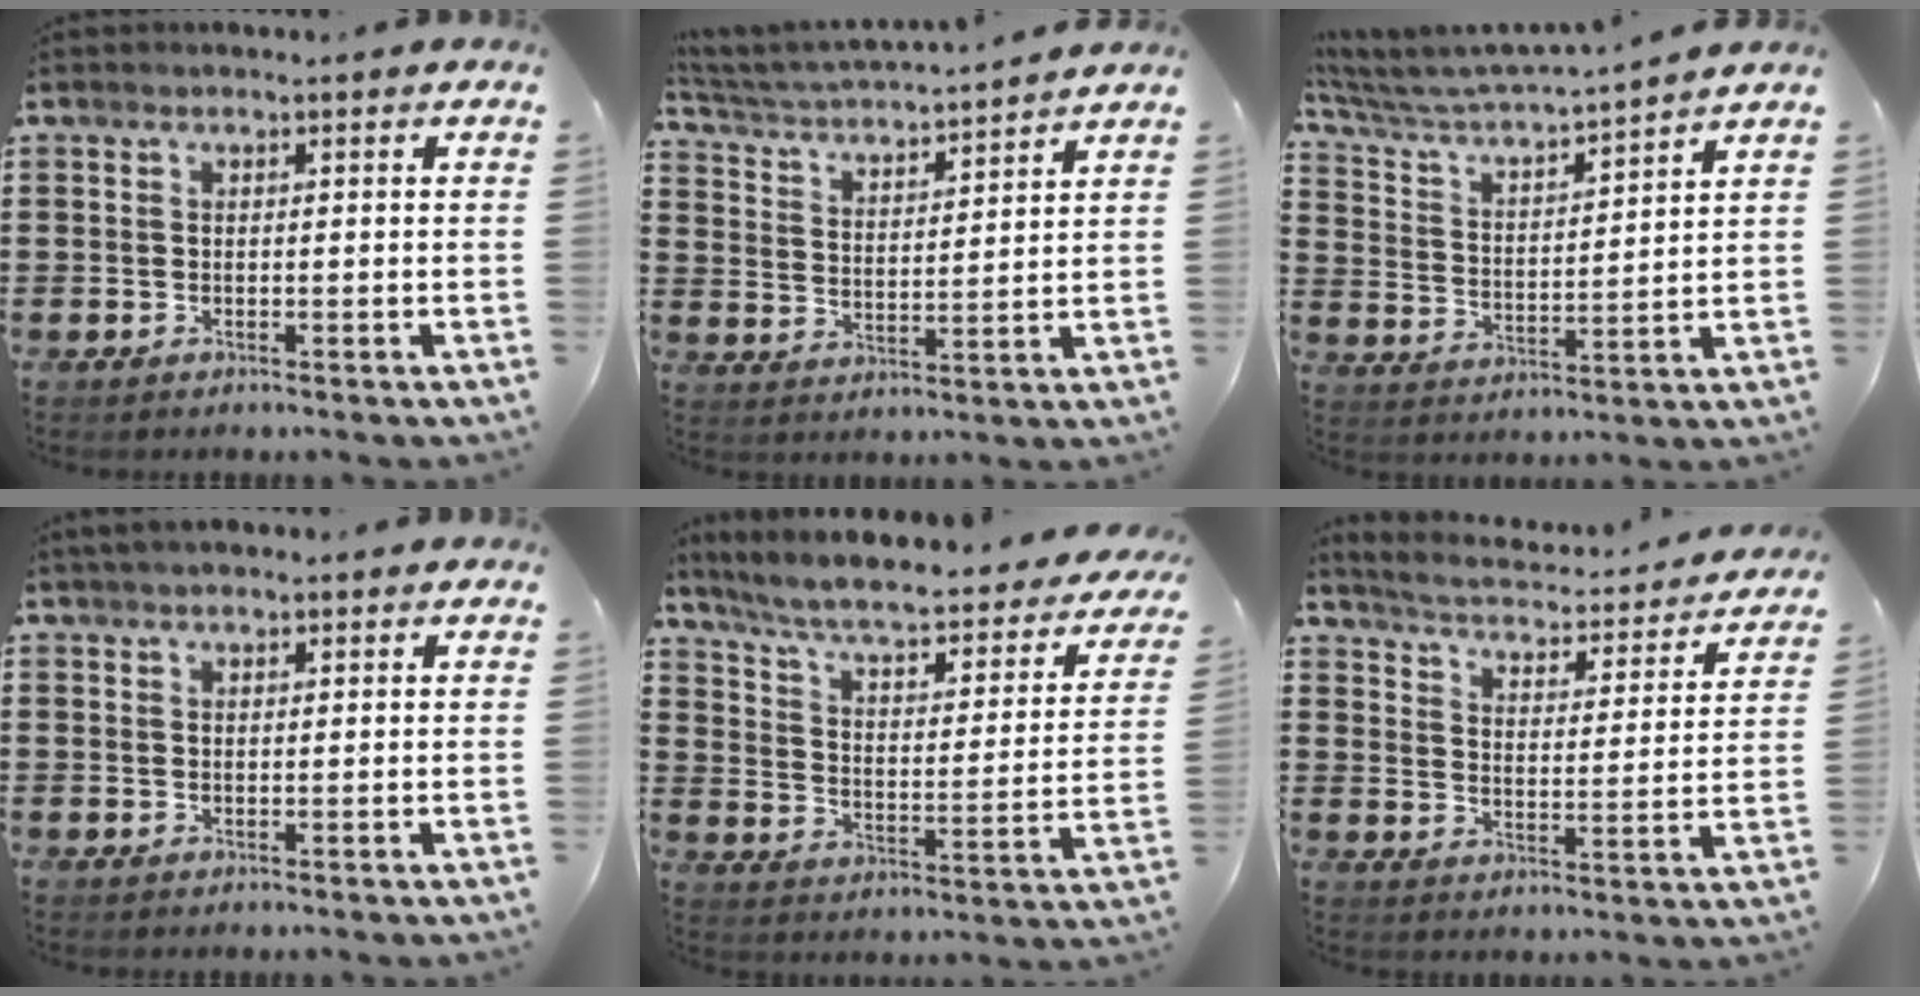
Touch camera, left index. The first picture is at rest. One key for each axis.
{"total": 3.6, "fx": 3.6, "fy": -0.3, "fz": 0.6, "tx": -0.033, "ty": -0.029, "tz": 0.054}
{"total": 4.1, "fx": 4.0, "fy": 0.0, "fz": 1.0, "tx": -0.043, "ty": -0.034, "tz": 0.060}
{"total": 1.7, "fx": 1.5, "fy": 0.5, "fz": 0.7, "tx": -0.015, "ty": 0.004, "tz": 0.028}
{"total": 6.0, "fx": 5.0, "fy": 0.5, "fz": 3.3, "tx": -0.085, "ty": -0.042, "tz": 0.078}
{"total": 2.9, "fx": 2.8, "fy": -0.1, "fz": 0.6, "tx": -0.033, "ty": -0.030, "tz": 0.038}